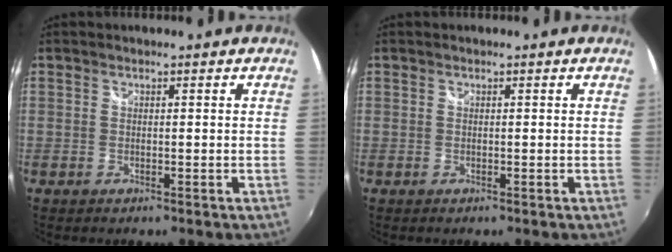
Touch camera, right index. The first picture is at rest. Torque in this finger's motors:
{"motor_torque": [0.00, 0.00, 0.02, 0.00]}